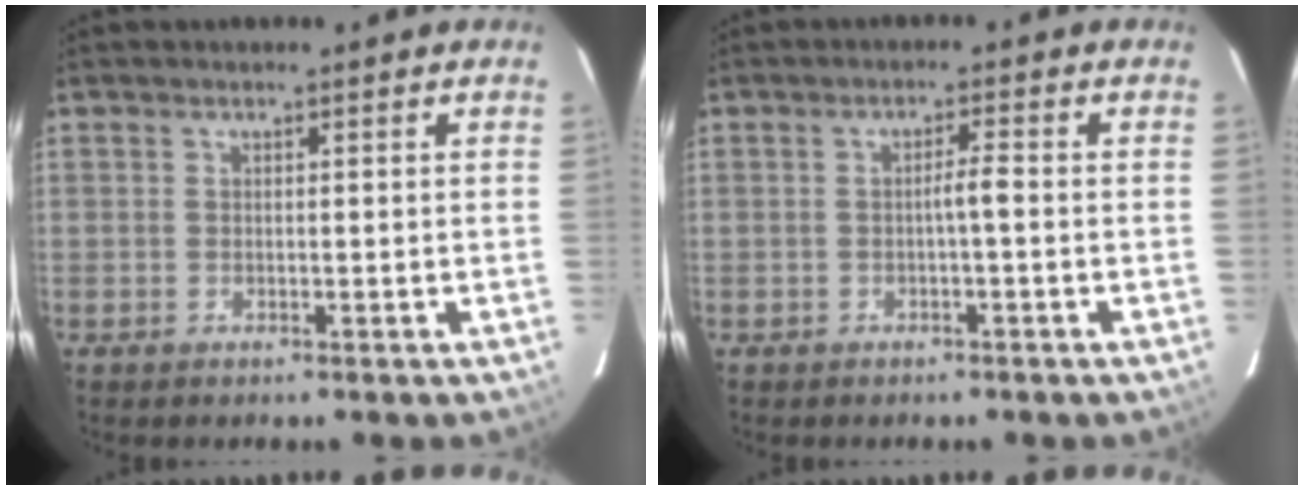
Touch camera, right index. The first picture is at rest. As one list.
[{"total": 1.9, "force": [-0.5, -0.1, 1.9], "torque": [-0.029, 0.003, -0.007]}]